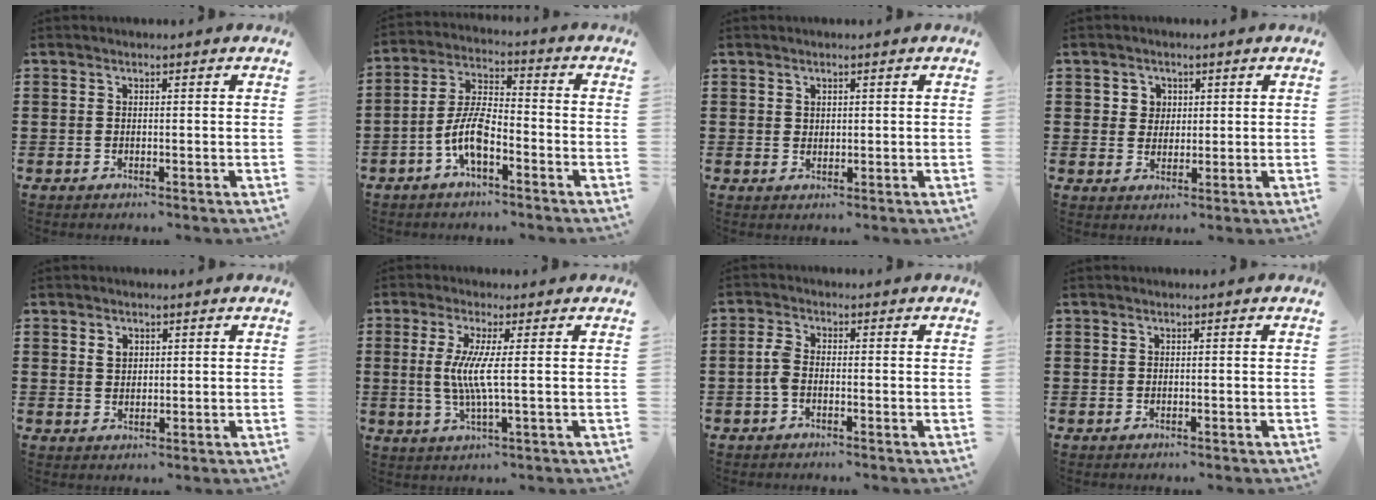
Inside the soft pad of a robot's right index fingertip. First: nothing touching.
{"total": 7.4, "force": [-3.5, 2.7, 6.0], "torque": [-0.141, -0.003, -0.071]}
{"total": 1.2, "force": [0.9, 0.8, 0.3], "torque": [-0.006, 0.003, 0.017]}
{"total": 2.6, "force": [0.8, 2.4, 0.5], "torque": [-0.021, 0.010, 0.013]}
{"total": 1.8, "force": [1.0, 1.3, 0.8], "torque": [-0.021, 0.006, 0.018]}
{"total": 6.2, "force": [0.3, -0.1, 6.2], "torque": [-0.131, -0.015, -0.002]}
{"total": 2.7, "force": [-0.8, 1.2, 2.2], "torque": [-0.057, -0.002, -0.020]}
{"total": 0.0}